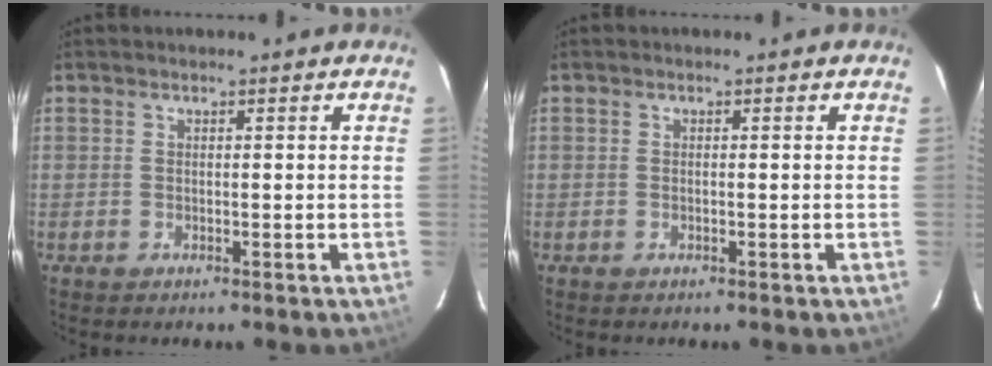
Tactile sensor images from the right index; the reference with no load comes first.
{"total": 0.5, "force": [-0.1, -0.1, 0.5], "torque": [-0.011, 0.002, -0.003]}